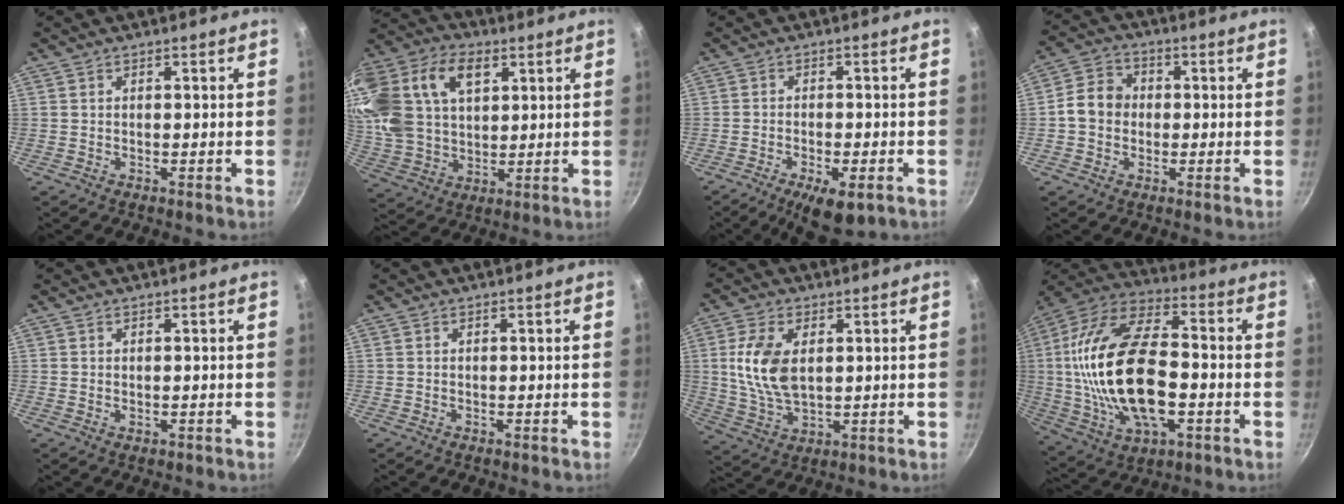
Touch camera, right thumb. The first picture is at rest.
{"total": 25.3, "force": [9.1, 16.7, 16.8], "torque": [-0.360, 0.019, 0.167]}
{"total": 8.3, "force": [-4.1, 3.1, 6.5], "torque": [-0.099, 0.010, -0.057]}
{"total": 7.2, "force": [-0.3, 6.2, 3.7], "torque": [-0.038, 0.017, -0.023]}
{"total": 0.5, "force": [0.0, 0.4, 0.4], "torque": [-0.005, -0.001, 0.000]}
{"total": 0.0}
{"total": 12.2, "force": [2.3, 7.2, 9.5], "torque": [-0.179, -0.014, 0.050]}
{"total": 26.0, "force": [-2.3, 13.9, 21.9], "torque": [-0.419, 0.027, -0.042]}